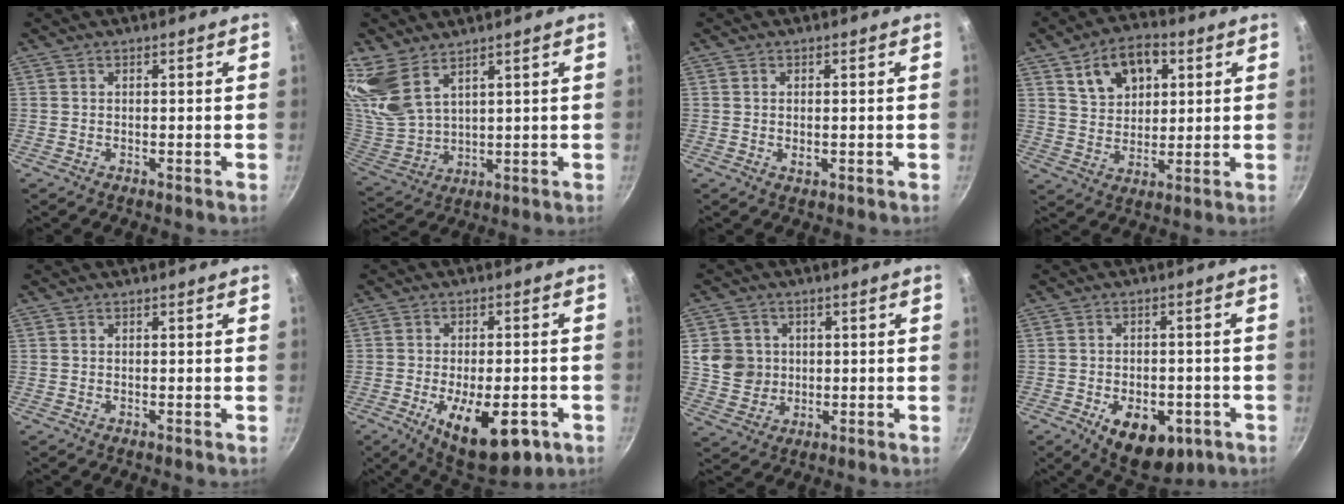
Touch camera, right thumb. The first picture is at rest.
{"total": 11.4, "force": [7.7, 5.5, 6.3], "torque": [-0.125, -0.048, 0.174]}
{"total": 1.5, "force": [-0.1, 0.9, 1.2], "torque": [-0.020, -0.001, -0.001]}
{"total": 11.6, "force": [4.6, 7.8, 7.2], "torque": [-0.093, -0.003, 0.081]}
{"total": 0.0}
{"total": 15.4, "force": [-5.9, 6.7, 12.5], "torque": [-0.159, 0.009, -0.076]}
{"total": 7.4, "force": [1.0, 7.0, 2.3], "torque": [-0.010, -0.003, 0.024]}
{"total": 12.6, "force": [-5.0, 7.6, 8.8], "torque": [-0.089, 0.007, -0.056]}